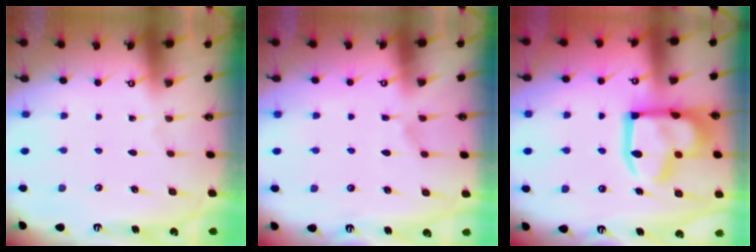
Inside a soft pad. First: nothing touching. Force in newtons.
{"total": 3.7, "press": 3.7, "slide": 0.4}
{"total": 21.2, "press": 21.1, "slide": 2.3}